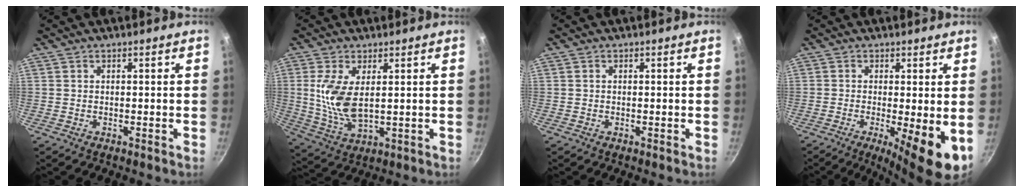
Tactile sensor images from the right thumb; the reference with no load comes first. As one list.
[{"total": 9.9, "force": [1.7, 4.8, 8.5], "torque": [-0.172, -0.015, 0.043]}, {"total": 0.0}, {"total": 9.1, "force": [-1.8, 1.9, 8.7], "torque": [-0.125, -0.010, -0.021]}]